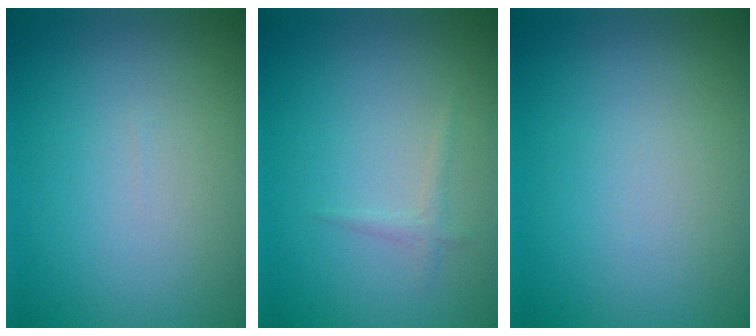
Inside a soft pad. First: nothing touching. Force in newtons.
{"total": 0.8, "press": 0.8, "slide": 0.0}
{"total": 0.0}